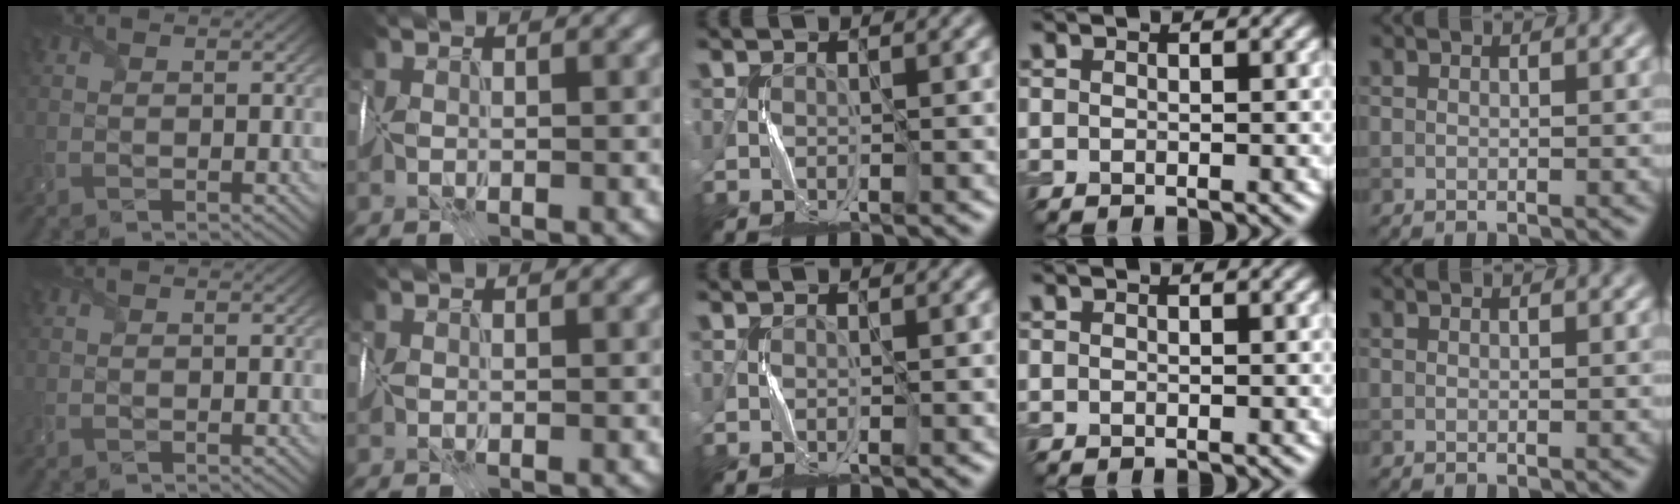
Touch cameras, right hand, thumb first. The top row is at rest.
{}